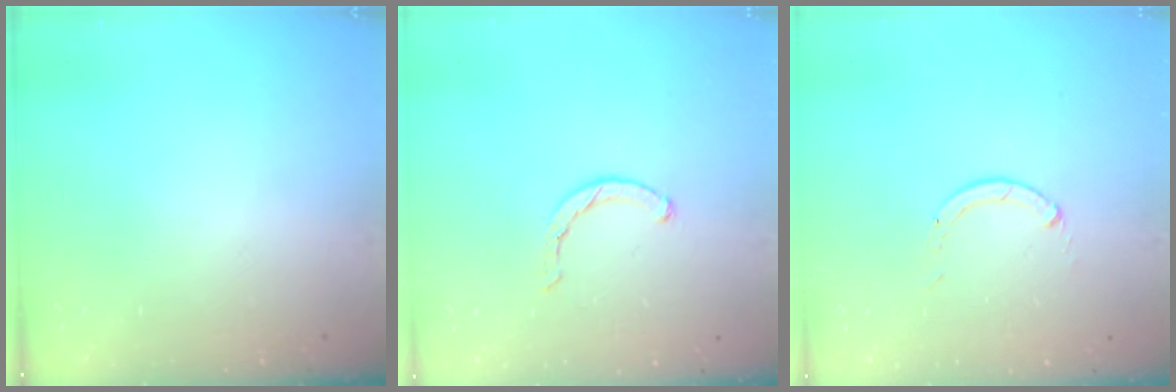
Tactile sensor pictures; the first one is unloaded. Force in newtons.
{"total": 1.9, "press": 1.9, "slide": 0.3}
{"total": 0.0}